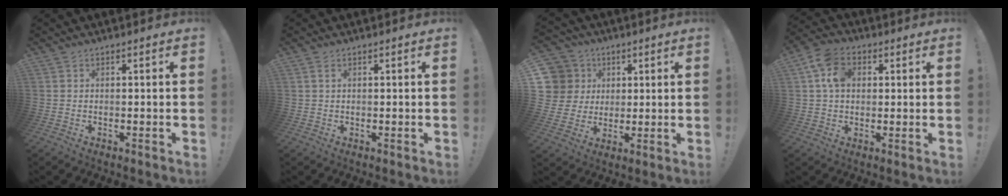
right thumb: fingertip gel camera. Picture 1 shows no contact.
{"total": 1.6, "force": [0.7, 0.7, 1.3], "torque": [-0.026, 0.002, 0.012]}
{"total": 9.6, "force": [2.9, 8.9, 2.4], "torque": [-0.042, -0.009, 0.063]}
{"total": 10.5, "force": [3.3, 7.7, 6.4], "torque": [-0.117, 0.006, 0.064]}